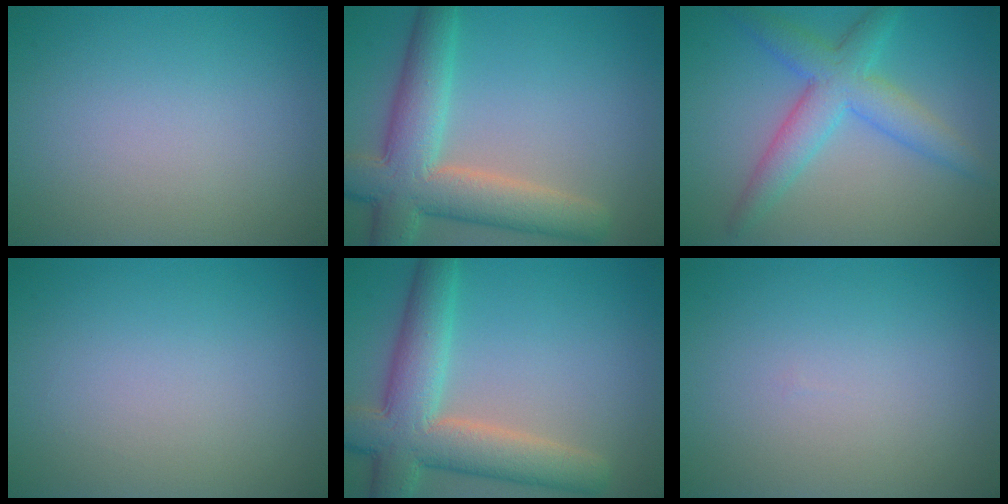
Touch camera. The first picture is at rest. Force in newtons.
{"total": 8.1, "press": 8.1, "slide": 0.8}
{"total": 5.1, "press": 5.1, "slide": 0.1}
{"total": 0.0}
{"total": 8.1, "press": 8.1, "slide": 0.8}
{"total": 0.0}